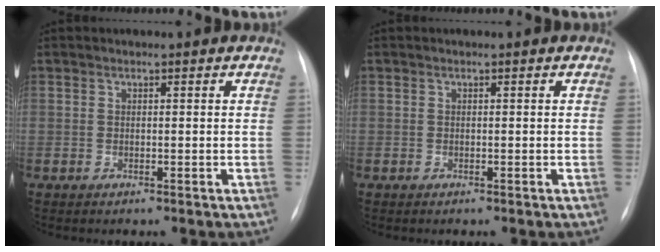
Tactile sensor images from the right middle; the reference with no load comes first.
{"total": 0.0}